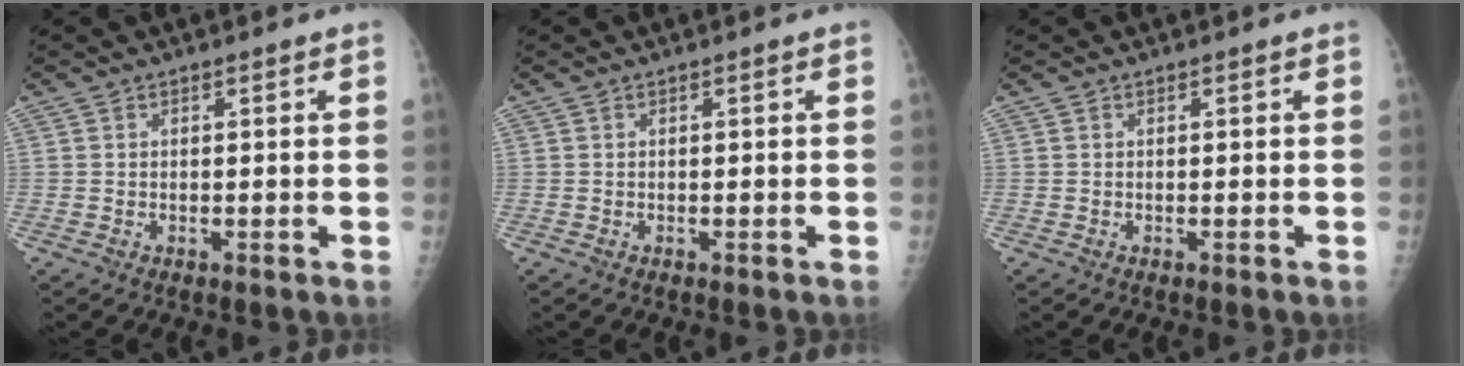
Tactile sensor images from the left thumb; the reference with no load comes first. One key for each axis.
{"total": 0.0}
{"total": 0.0}